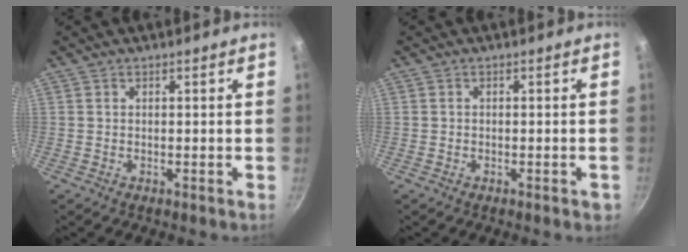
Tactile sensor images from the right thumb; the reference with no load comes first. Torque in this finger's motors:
{"motor_torque": [0.80, 0.16, -0.23, 0.12, 0.06]}